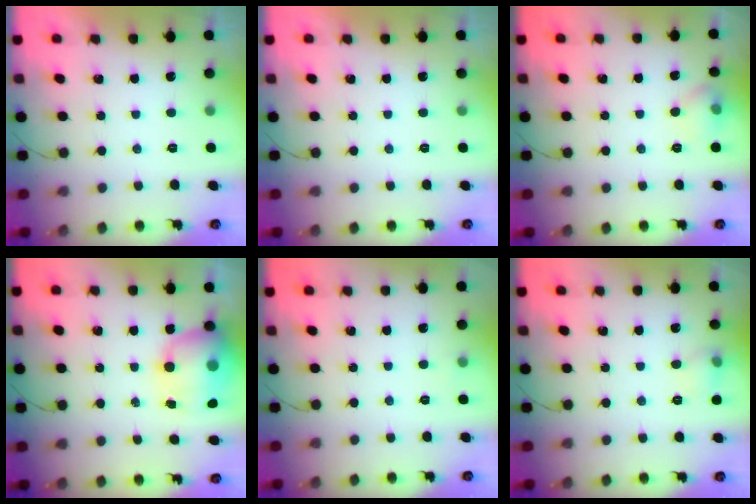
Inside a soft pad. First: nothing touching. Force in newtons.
{"total": 0.0}
{"total": 9.5, "press": 6.2, "slide": 7.2}
{"total": 13.8, "press": 13.4, "slide": 3.4}
{"total": 4.4, "press": 2.2, "slide": 3.8}
{"total": 6.9, "press": 6.5, "slide": 2.1}